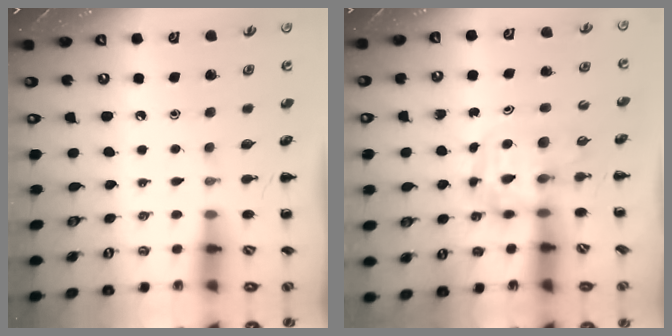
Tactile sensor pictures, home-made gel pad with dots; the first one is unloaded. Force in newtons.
{"total": 3.4, "press": 3.4, "slide": 0.6}